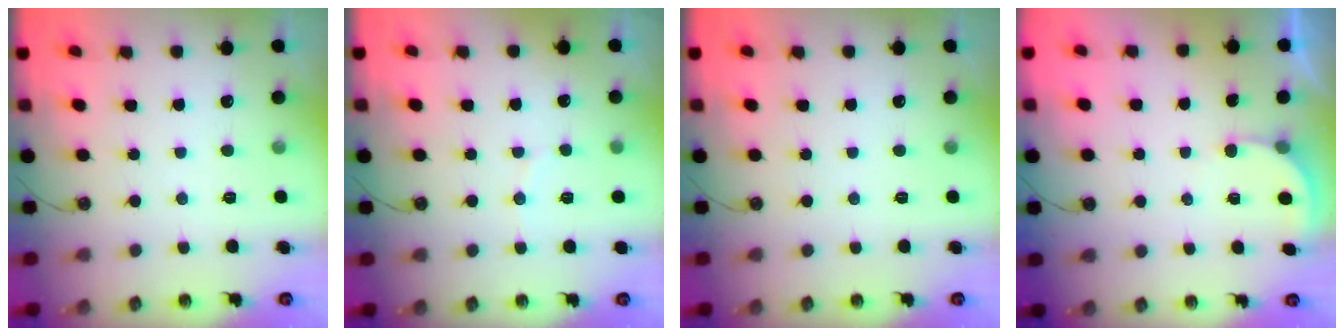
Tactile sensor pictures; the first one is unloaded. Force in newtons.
{"total": 3.4, "press": 3.2, "slide": 1.2}
{"total": 0.0}
{"total": 2.6, "press": 2.6, "slide": 0.0}